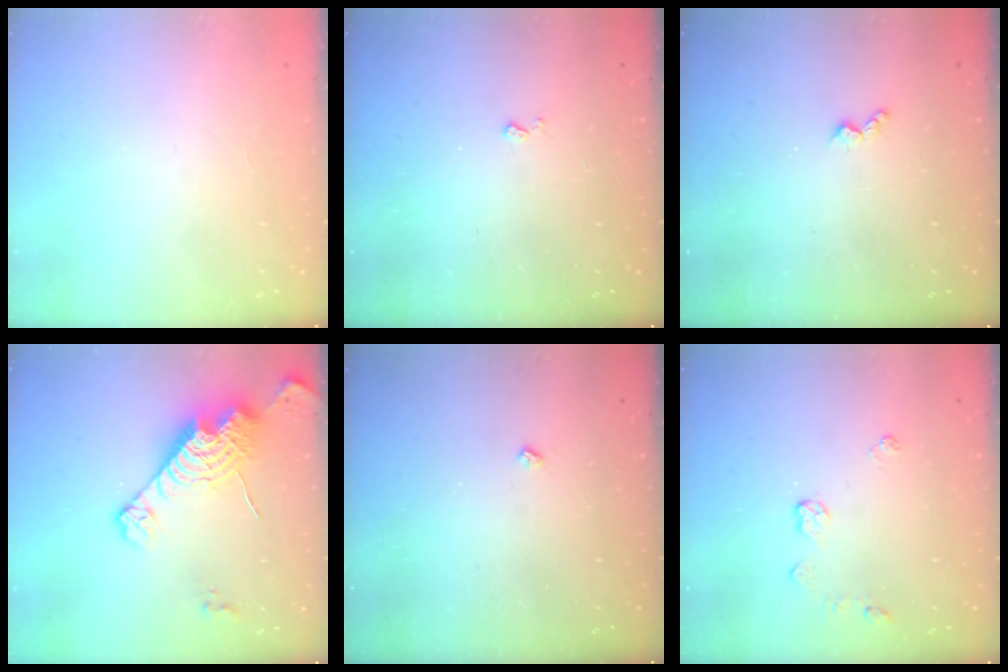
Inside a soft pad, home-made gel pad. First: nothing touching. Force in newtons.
{"total": 2.9, "press": 2.8, "slide": 0.5}
{"total": 3.4, "press": 3.4, "slide": 0.6}
{"total": 15.6, "press": 15.5, "slide": 1.3}
{"total": 2.2, "press": 2.1, "slide": 0.4}
{"total": 3.9, "press": 3.9, "slide": 0.5}